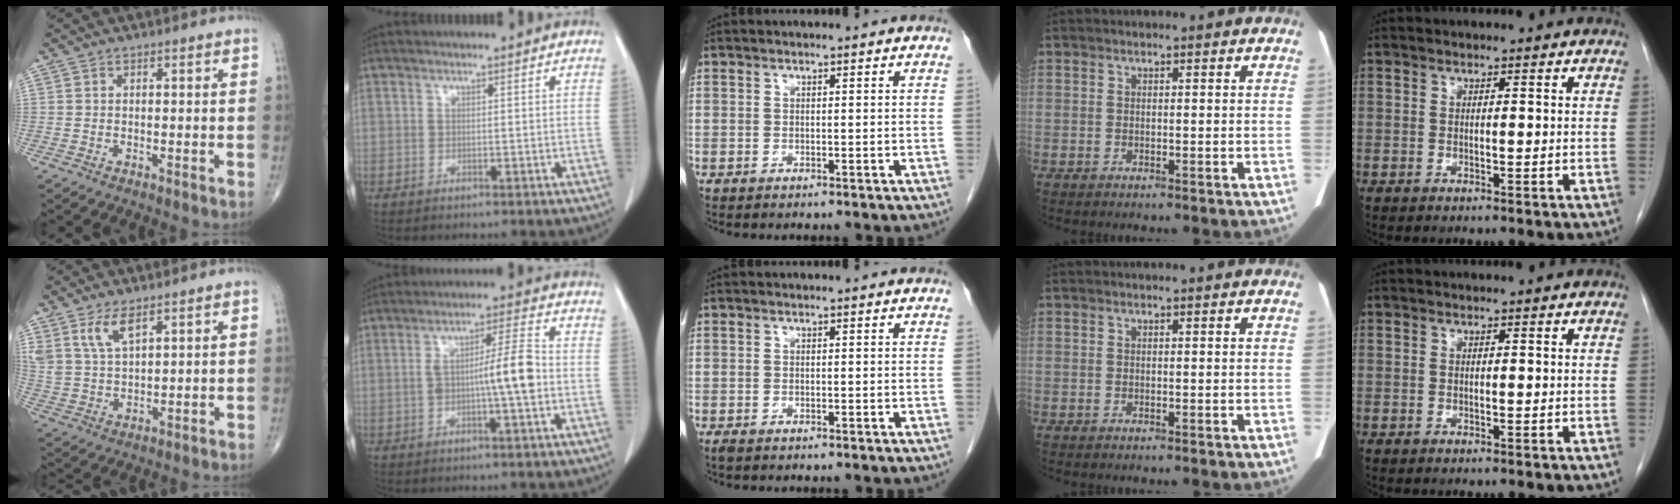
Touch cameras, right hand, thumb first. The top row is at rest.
{"thumb": {"total": 6.2, "force": [3.8, 2.3, 4.3], "torque": [-0.086, -0.019, 0.083]}, "index": {"total": 7.2, "force": [-1.1, 0.4, 7.1], "torque": [-0.122, 0.013, -0.020]}, "middle": {"total": 0.5, "force": [-0.4, 0.1, 0.2], "torque": [-0.012, -0.002, -0.007]}}